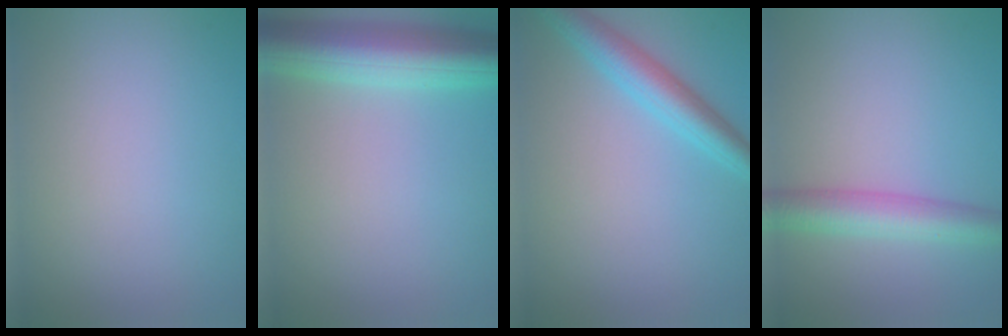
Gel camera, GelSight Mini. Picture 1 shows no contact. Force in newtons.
{"total": 7.7, "press": 7.7, "slide": 0.3}
{"total": 4.0, "press": 3.9, "slide": 0.2}
{"total": 4.5, "press": 4.5, "slide": 0.1}